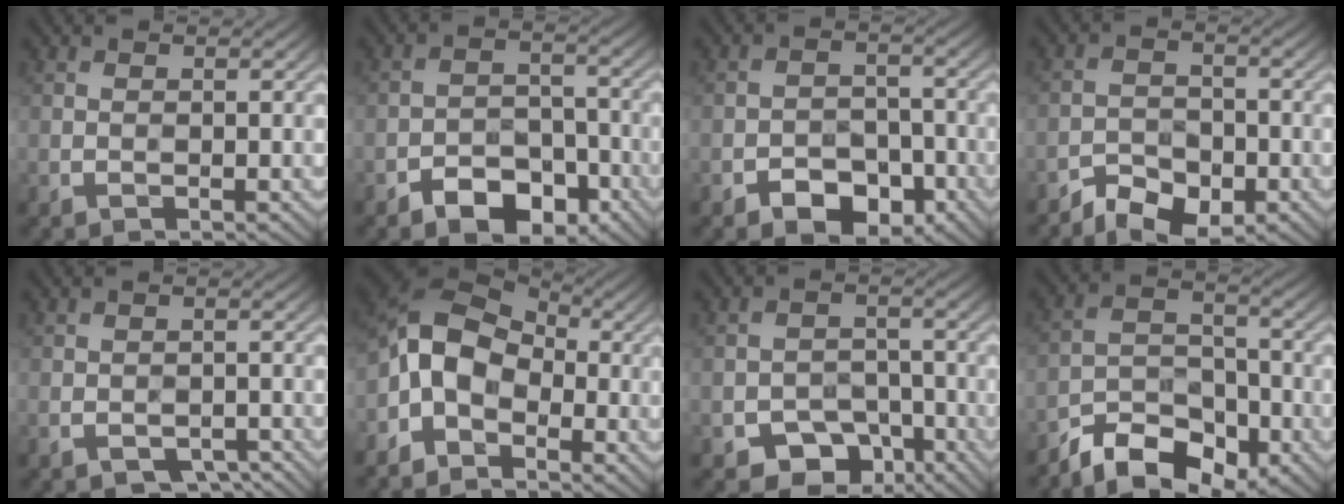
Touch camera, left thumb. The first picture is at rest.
{"total": 6.7, "force": [-4.5, 3.7, 3.4], "torque": [-0.050, -0.002, -0.083]}
{"total": 5.6, "force": [-3.7, 3.3, 2.8], "torque": [-0.039, -0.001, -0.064]}
{"total": 4.9, "force": [-3.8, 2.3, 2.0], "torque": [-0.032, -0.005, -0.071]}
{"total": 4.3, "force": [-3.1, 2.4, 1.7], "torque": [-0.024, 0.005, -0.034]}
{"total": 7.2, "force": [-2.7, 5.1, 4.4], "torque": [-0.095, 0.006, -0.073]}
{"total": 6.3, "force": [-4.2, 4.2, 2.1], "torque": [-0.026, -0.007, -0.066]}
{"total": 8.8, "force": [-6.8, 3.8, 4.0], "torque": [-0.067, 0.000, -0.137]}